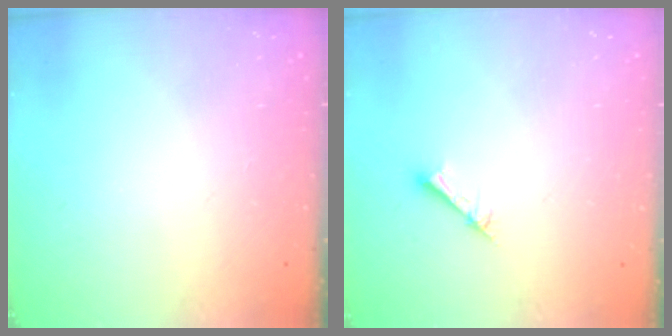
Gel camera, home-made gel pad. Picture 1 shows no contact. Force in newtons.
{"total": 1.6, "press": 1.6, "slide": 0.2}